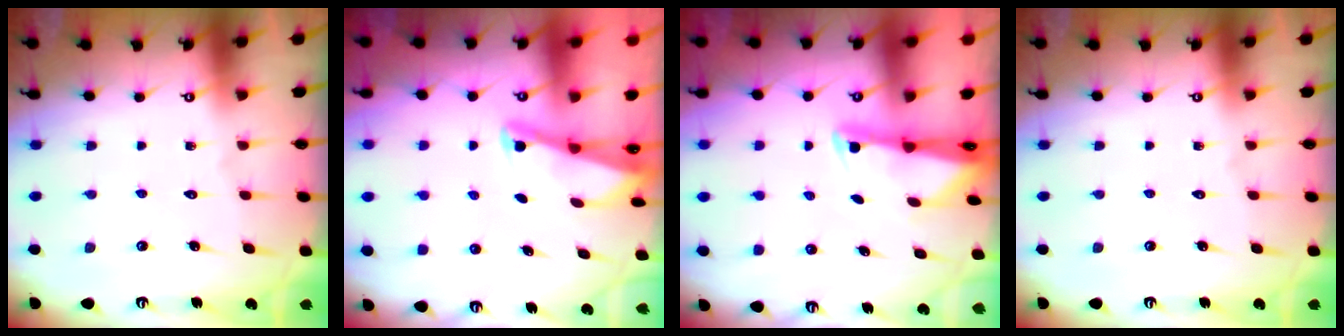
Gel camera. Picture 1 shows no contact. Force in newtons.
{"total": 2.1, "press": 2.0, "slide": 0.3}
{"total": 1.9, "press": 1.9, "slide": 0.4}
{"total": 0.0}